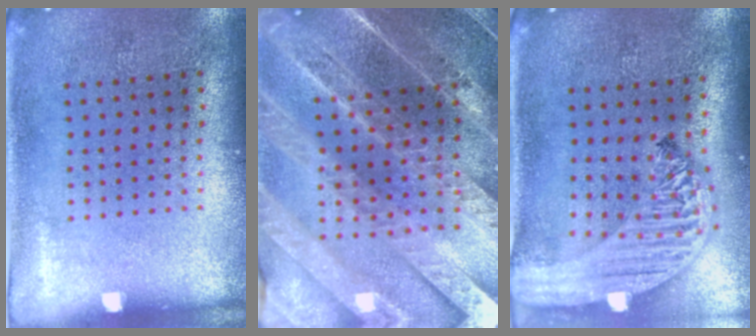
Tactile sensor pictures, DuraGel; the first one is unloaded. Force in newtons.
{"total": 5.2, "press": 4.5, "slide": 2.6}
{"total": 2.9, "press": 2.2, "slide": 1.8}